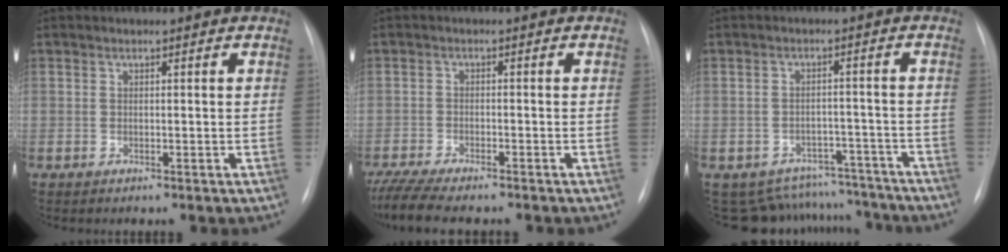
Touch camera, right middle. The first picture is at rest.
{"total": 9.9, "force": [-8.5, 1.6, 4.9], "torque": [-0.085, -0.013, -0.136]}
{"total": 11.0, "force": [-10.2, 4.1, -0.3], "torque": [0.010, 0.037, -0.125]}